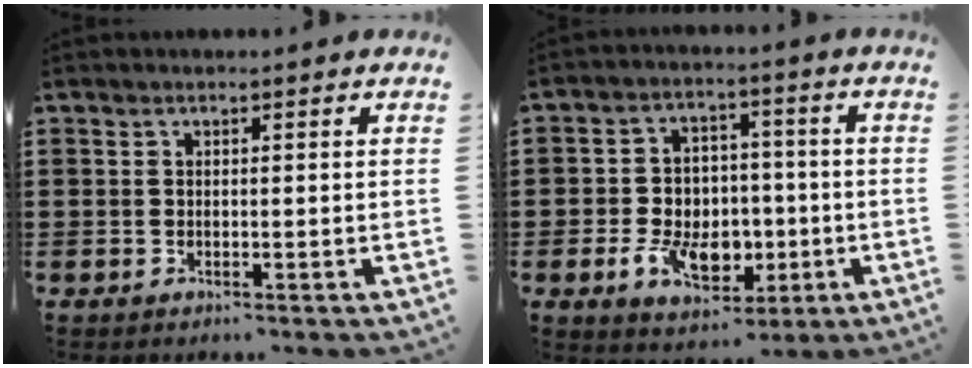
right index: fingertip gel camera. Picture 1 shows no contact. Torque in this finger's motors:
{"motor_torque": [2.14, 0.00, 0.82, 0.20]}